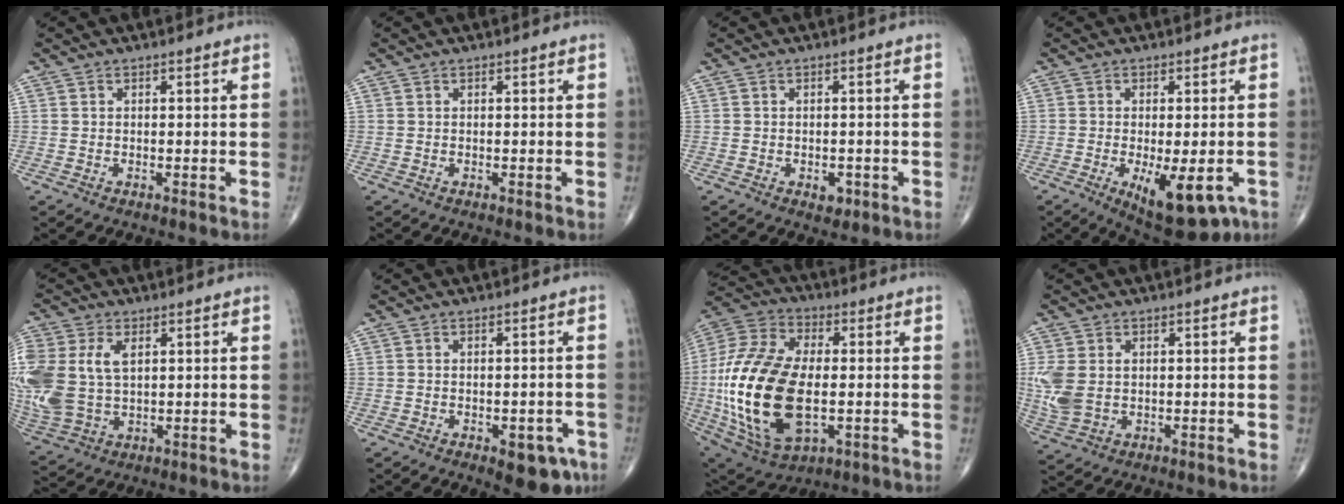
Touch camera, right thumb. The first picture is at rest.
{"total": 0.0}
{"total": 2.2, "force": [-0.9, 1.5, 1.4], "torque": [-0.010, 0.001, -0.008]}
{"total": 12.0, "force": [-4.6, 4.8, 9.9], "torque": [-0.134, -0.010, -0.057]}
{"total": 16.9, "force": [2.7, 10.9, 12.7], "torque": [-0.327, -0.002, 0.059]}
{"total": 6.7, "force": [-3.3, 3.3, 4.7], "torque": [-0.037, 0.016, -0.035]}
{"total": 26.9, "force": [-3.0, 14.5, 22.5], "torque": [-0.482, -0.005, -0.038]}
{"total": 7.5, "force": [0.4, 5.2, 5.4], "torque": [-0.132, 0.004, 0.018]}